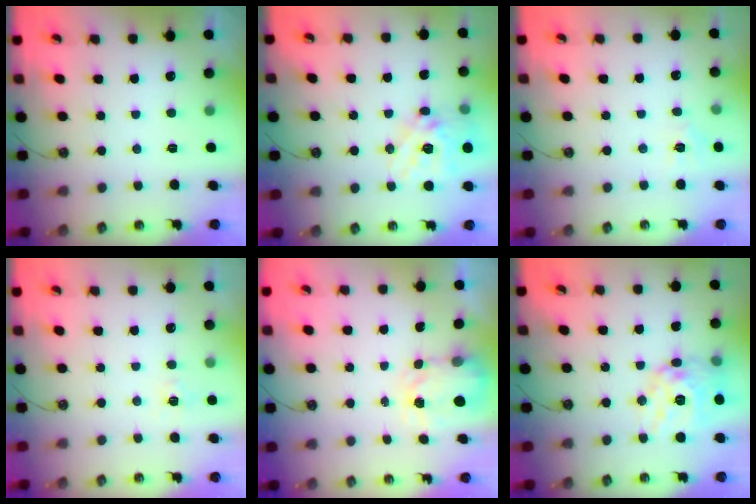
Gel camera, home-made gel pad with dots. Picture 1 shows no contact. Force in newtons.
{"total": 18.0, "press": 17.9, "slide": 1.9}
{"total": 5.2, "press": 5.1, "slide": 0.6}
{"total": 4.2, "press": 4.2, "slide": 0.5}
{"total": 4.0, "press": 3.9, "slide": 0.6}
{"total": 15.3, "press": 15.2, "slide": 1.4}